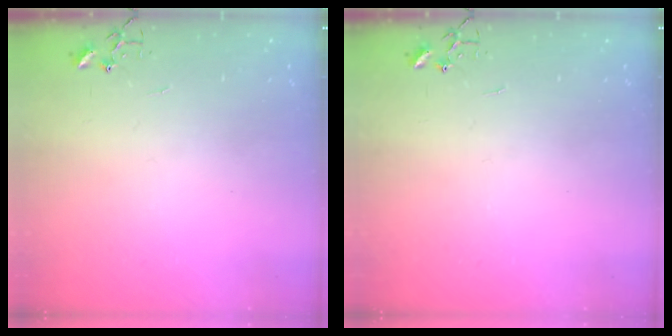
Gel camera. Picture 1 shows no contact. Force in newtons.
{"total": 0.0}